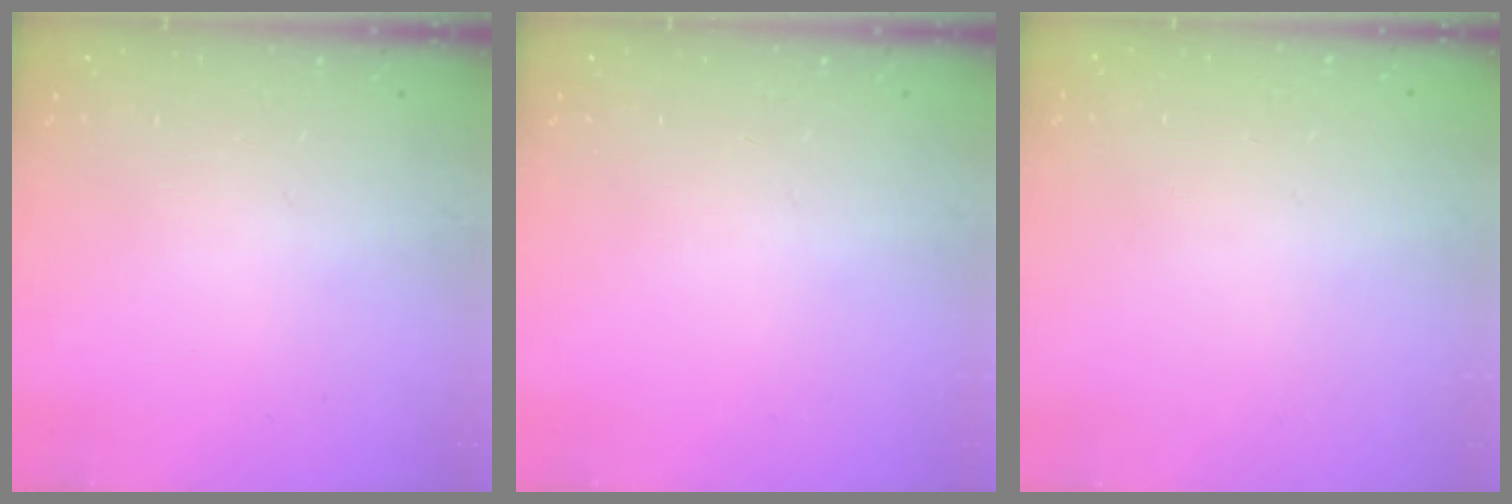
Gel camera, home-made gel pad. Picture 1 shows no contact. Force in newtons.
{"total": 0.0}
{"total": 0.0}